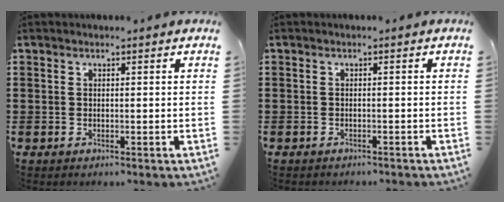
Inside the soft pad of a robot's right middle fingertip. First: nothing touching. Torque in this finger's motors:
{"motor_torque": [0.05, -0.04, 0.06, 0.05]}